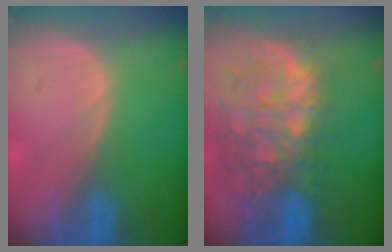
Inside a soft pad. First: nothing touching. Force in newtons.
{"total": 12.3, "press": 10.2, "slide": 7.0}